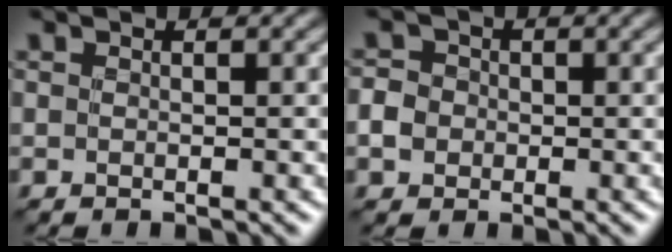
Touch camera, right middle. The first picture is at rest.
{"total": 2.3, "force": [-0.4, 2.1, 0.8], "torque": [-0.010, 0.002, -0.008]}